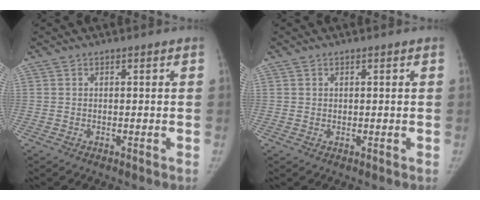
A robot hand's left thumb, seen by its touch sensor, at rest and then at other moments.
{"total": 0.6, "force": [0.2, 0.5, 0.1], "torque": [0.006, 0.000, 0.002]}